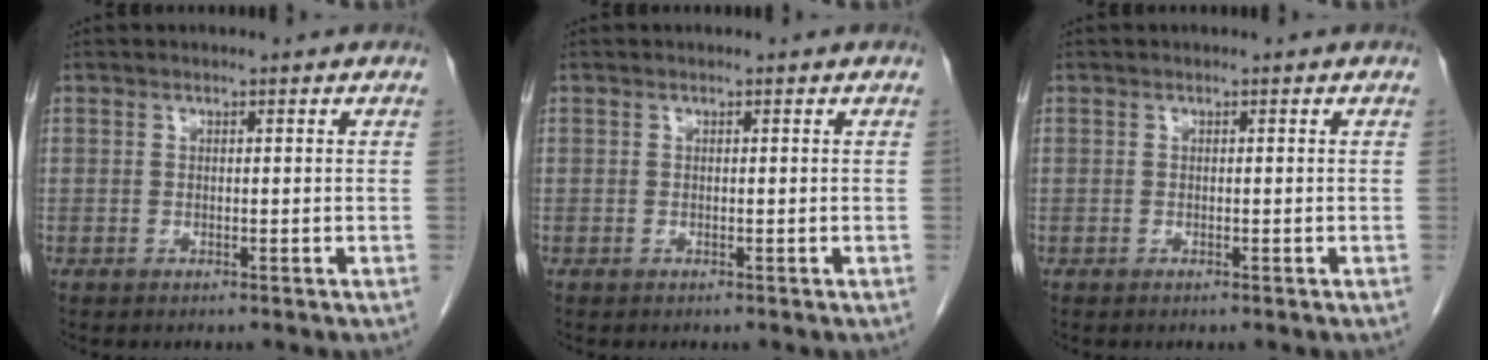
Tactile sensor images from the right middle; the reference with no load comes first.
{"total": 0.0}
{"total": 0.0}